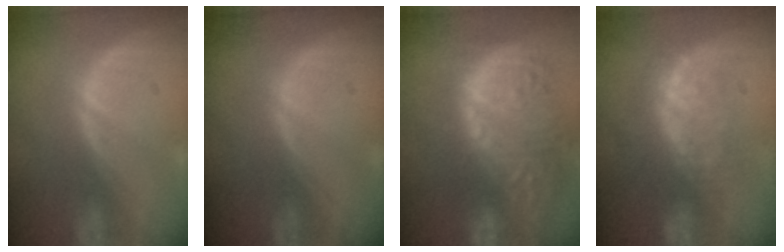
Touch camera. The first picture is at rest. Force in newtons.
{"total": 0.0}
{"total": 15.4, "press": 12.6, "slide": 8.8}
{"total": 7.6, "press": 7.3, "slide": 1.9}